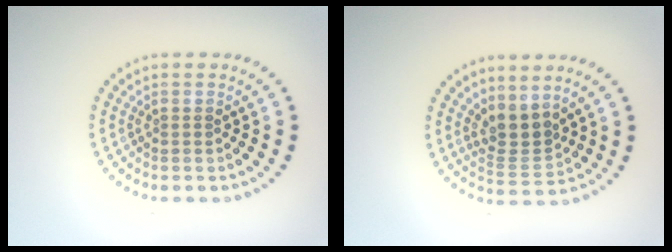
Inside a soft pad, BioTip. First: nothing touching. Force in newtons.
{"total": 2.8, "press": 2.1, "slide": 1.9}